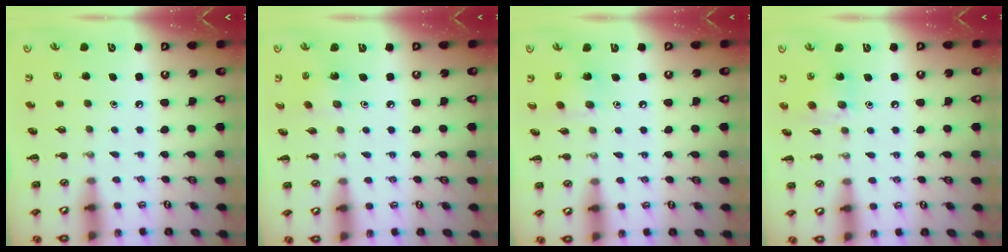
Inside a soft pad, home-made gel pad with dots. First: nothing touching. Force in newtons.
{"total": 1.8, "press": 1.7, "slide": 0.7}
{"total": 2.9, "press": 2.8, "slide": 0.5}
{"total": 7.6, "press": 7.6, "slide": 0.7}